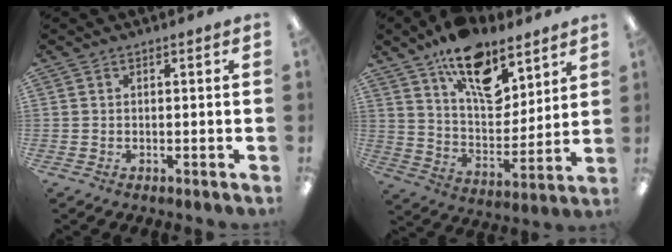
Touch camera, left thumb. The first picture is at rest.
{"total": 16.7, "force": [10.9, 8.6, 9.3], "torque": [-0.137, -0.061, 0.192]}